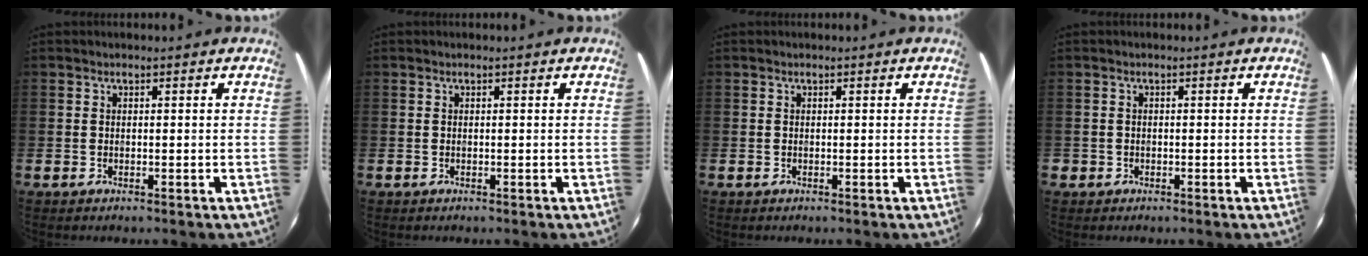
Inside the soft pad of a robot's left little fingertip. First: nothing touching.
{"total": 0.0}
{"total": 0.0}
{"total": 0.7, "force": [-0.3, 0.6, 0.1], "torque": [-0.003, 0.006, -0.008]}